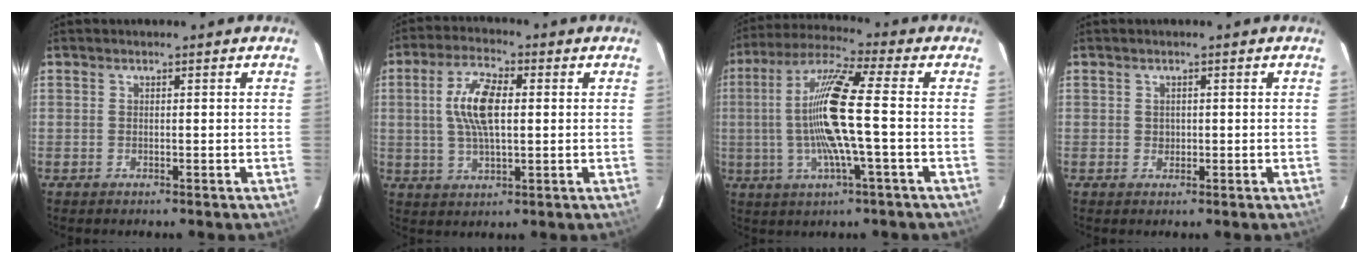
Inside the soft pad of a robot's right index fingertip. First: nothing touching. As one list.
[{"total": 9.4, "force": [1.2, 3.8, 8.5], "torque": [-0.168, 0.012, 0.022]}, {"total": 13.9, "force": [-1.2, 0.1, 13.8], "torque": [-0.267, 0.002, -0.026]}, {"total": 1.1, "force": [0.0, 1.1, 0.2], "torque": [0.002, 0.002, 0.001]}]